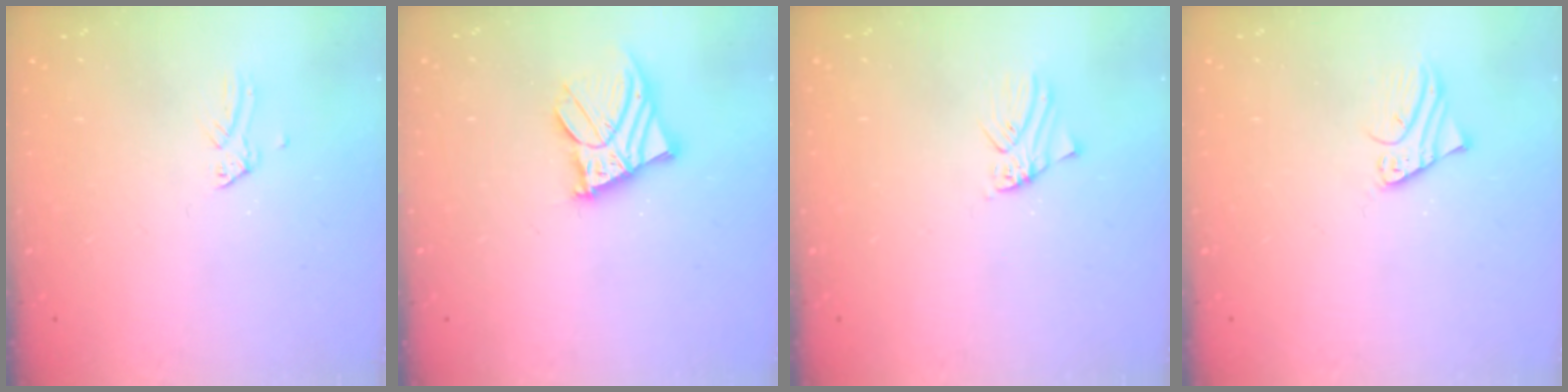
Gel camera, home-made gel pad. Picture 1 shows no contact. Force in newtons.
{"total": 10.7, "press": 10.6, "slide": 1.4}
{"total": 1.1, "press": 1.1, "slide": 0.1}
{"total": 2.1, "press": 2.1, "slide": 0.1}